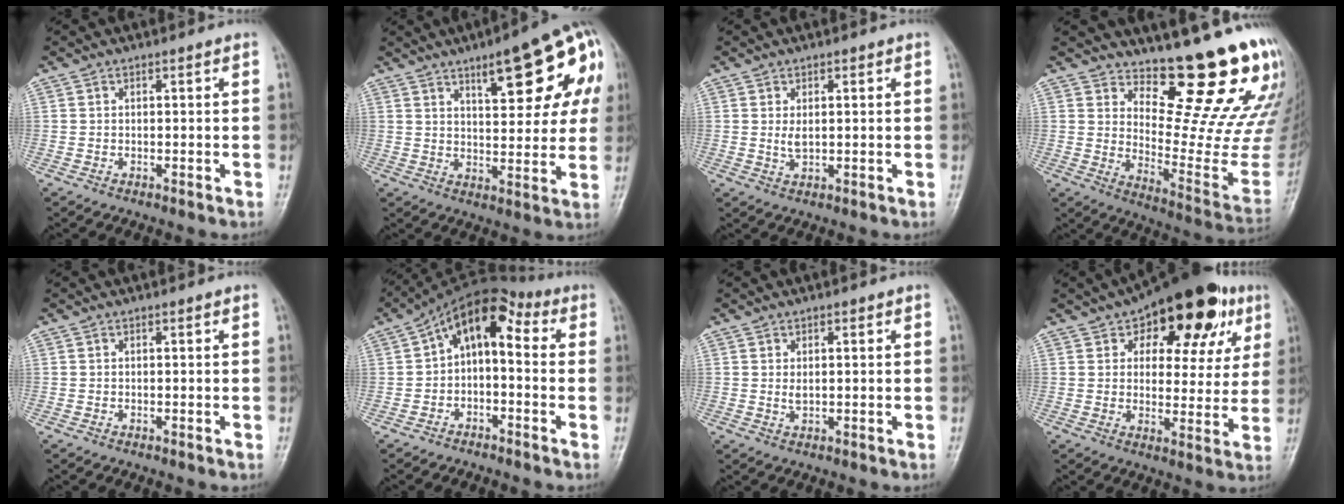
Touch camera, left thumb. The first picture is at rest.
{"total": 18.7, "force": [7.4, 6.2, 16.0], "torque": [-0.177, -0.008, 0.092]}
{"total": 2.6, "force": [0.6, 1.3, 2.2], "torque": [-0.036, -0.004, 0.014]}
{"total": 21.3, "force": [16.2, 4.9, 12.9], "torque": [-0.135, -0.162, 0.223]}
{"total": 0.0}
{"total": 9.4, "force": [0.4, 5.5, 7.6], "torque": [-0.097, 0.045, -0.009]}
{"total": 2.0, "force": [0.5, 1.1, 1.7], "torque": [-0.027, 0.000, 0.012]}
{"total": 20.6, "force": [10.0, 10.8, 14.4], "torque": [-0.146, -0.005, 0.136]}